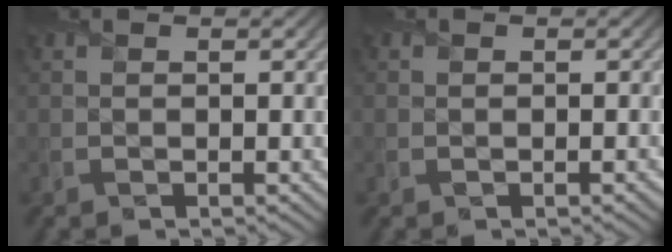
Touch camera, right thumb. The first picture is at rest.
{"total": 0.6, "force": [-0.3, 0.4, 0.3], "torque": [-0.004, -0.007, -0.004]}